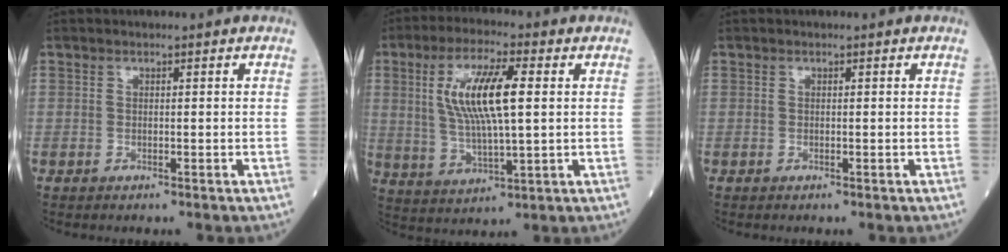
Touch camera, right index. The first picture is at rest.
{"total": 11.8, "force": [2.4, 2.4, 11.3], "torque": [-0.228, 0.005, 0.047]}
{"total": 0.0}